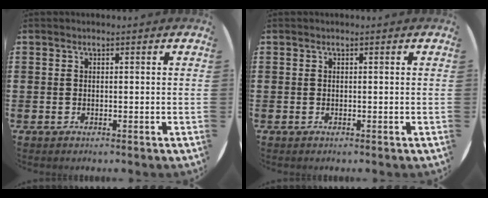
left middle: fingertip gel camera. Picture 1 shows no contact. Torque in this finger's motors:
{"motor_torque": [-0.04, 0.01, 0.00, -0.01]}